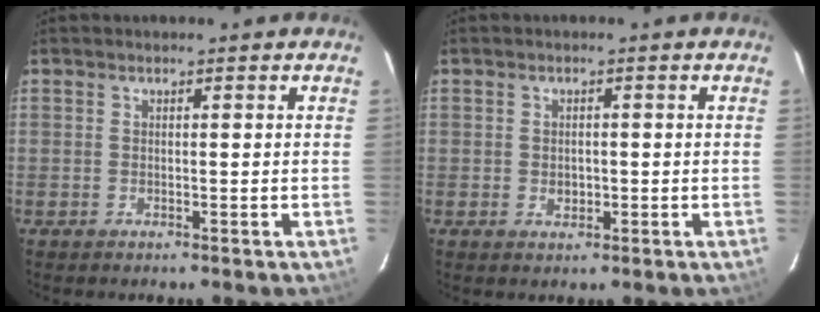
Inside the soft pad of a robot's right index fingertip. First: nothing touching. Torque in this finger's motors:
{"motor_torque": [-0.06, 0.09, -0.05, 0.00]}